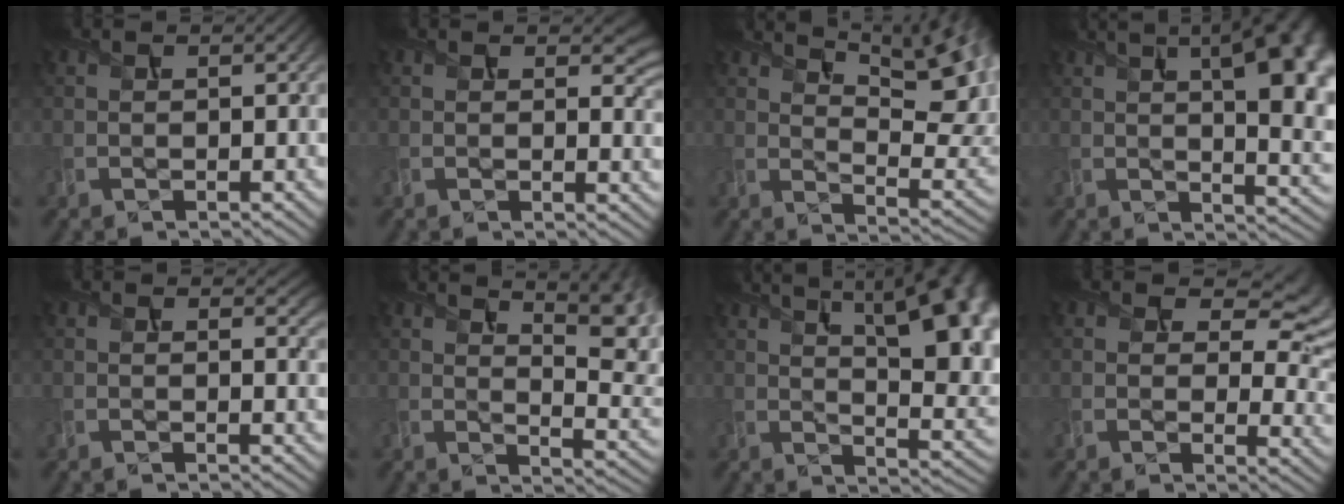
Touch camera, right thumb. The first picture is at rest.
{"total": 4.1, "force": [1.6, 2.0, 3.2], "torque": [-0.050, -0.006, 0.025]}
{"total": 15.8, "force": [8.6, 5.8, 11.9], "torque": [-0.182, 0.022, 0.132]}
{"total": 17.6, "force": [4.6, 7.3, 15.3], "torque": [-0.185, 0.045, 0.071]}
{"total": 2.3, "force": [0.9, 1.0, 1.8], "torque": [-0.034, -0.006, 0.013]}
{"total": 11.4, "force": [5.8, 3.6, 9.0], "torque": [-0.111, 0.013, 0.085]}
{"total": 19.2, "force": [6.9, 8.3, 15.9], "torque": [-0.200, 0.050, 0.109]}
{"total": 9.5, "force": [3.8, 5.9, 6.4], "torque": [-0.096, -0.012, 0.066]}